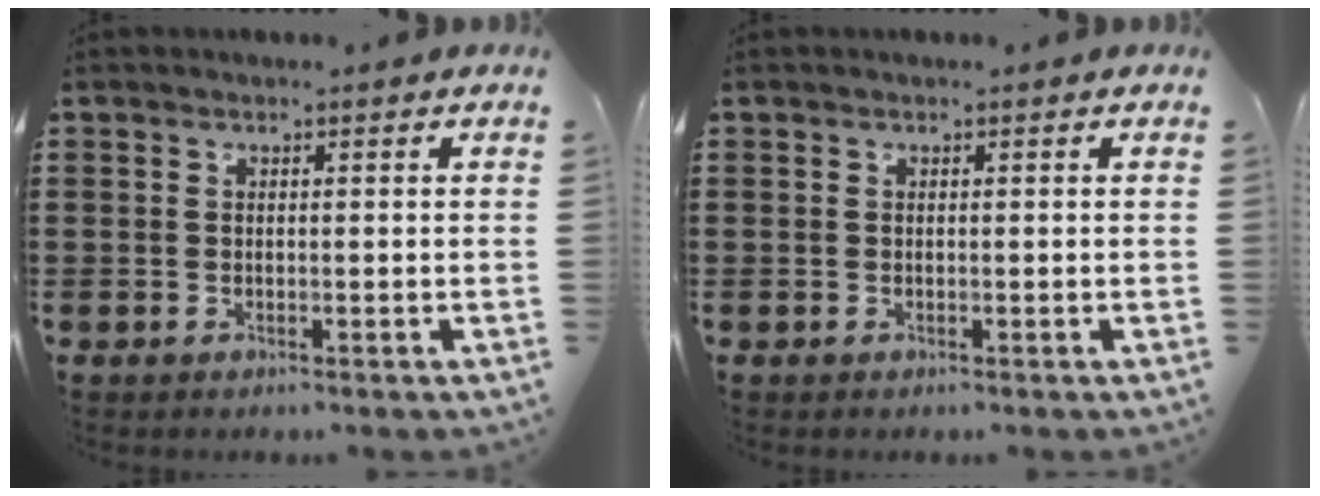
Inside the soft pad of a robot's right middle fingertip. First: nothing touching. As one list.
[{"total": 0.0}]